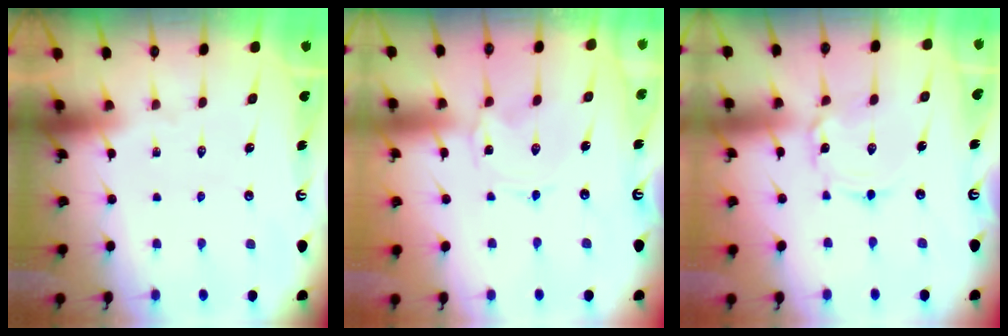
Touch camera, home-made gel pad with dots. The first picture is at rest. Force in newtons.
{"total": 0.0}
{"total": 1.7, "press": 1.7, "slide": 0.1}